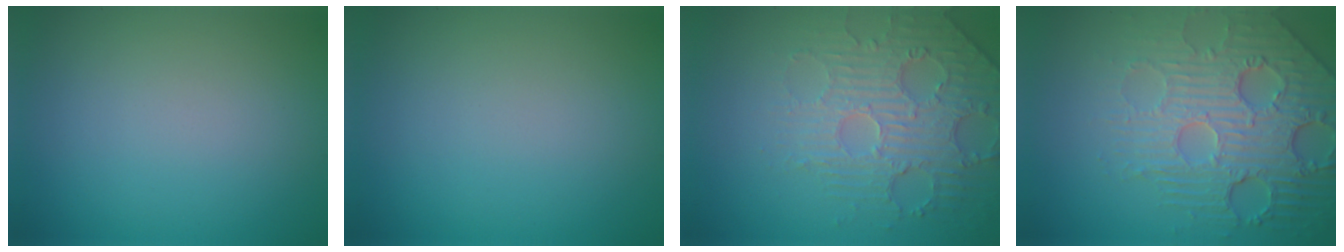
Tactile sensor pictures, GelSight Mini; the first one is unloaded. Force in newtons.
{"total": 0.0}
{"total": 4.8, "press": 4.0, "slide": 2.8}
{"total": 7.3, "press": 5.4, "slide": 5.0}